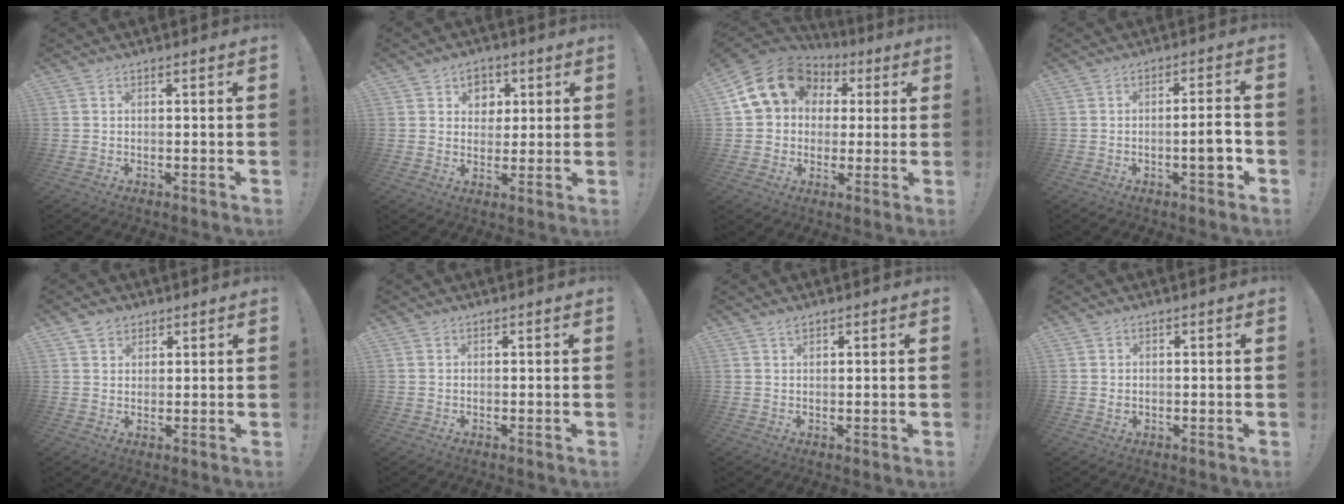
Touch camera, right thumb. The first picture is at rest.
{"total": 6.3, "force": [2.4, 5.6, 1.4], "torque": [-0.011, -0.018, 0.044]}
{"total": 17.8, "force": [6.0, 14.1, 9.0], "torque": [-0.138, -0.015, 0.120]}
{"total": 6.5, "force": [-2.3, 1.3, 6.0], "torque": [-0.080, 0.005, -0.037]}
{"total": 3.5, "force": [2.6, 2.3, 0.7], "torque": [-0.007, -0.011, 0.046]}
{"total": 0.6, "force": [0.4, 0.5, 0.0], "torque": [0.000, 0.001, 0.007]}
{"total": 1.5, "force": [1.2, 0.4, 0.7], "torque": [0.001, -0.008, 0.018]}
{"total": 0.9, "force": [0.3, 0.8, 0.2], "torque": [0.003, 0.000, 0.003]}